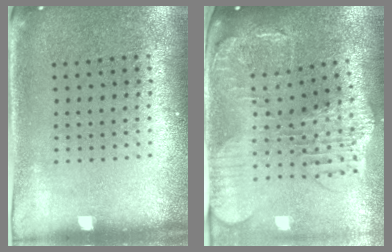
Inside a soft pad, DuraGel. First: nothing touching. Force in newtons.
{"total": 2.5, "press": 2.2, "slide": 1.2}